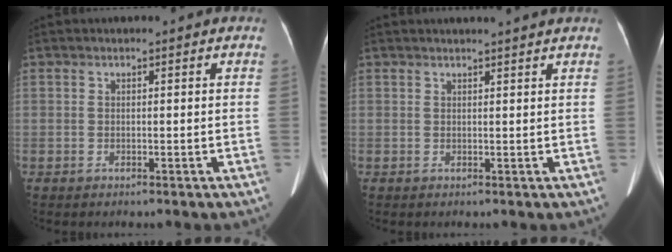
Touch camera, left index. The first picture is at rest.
{"total": 3.1, "force": [2.9, -0.6, 1.0], "torque": [-0.014, 0.007, 0.035]}